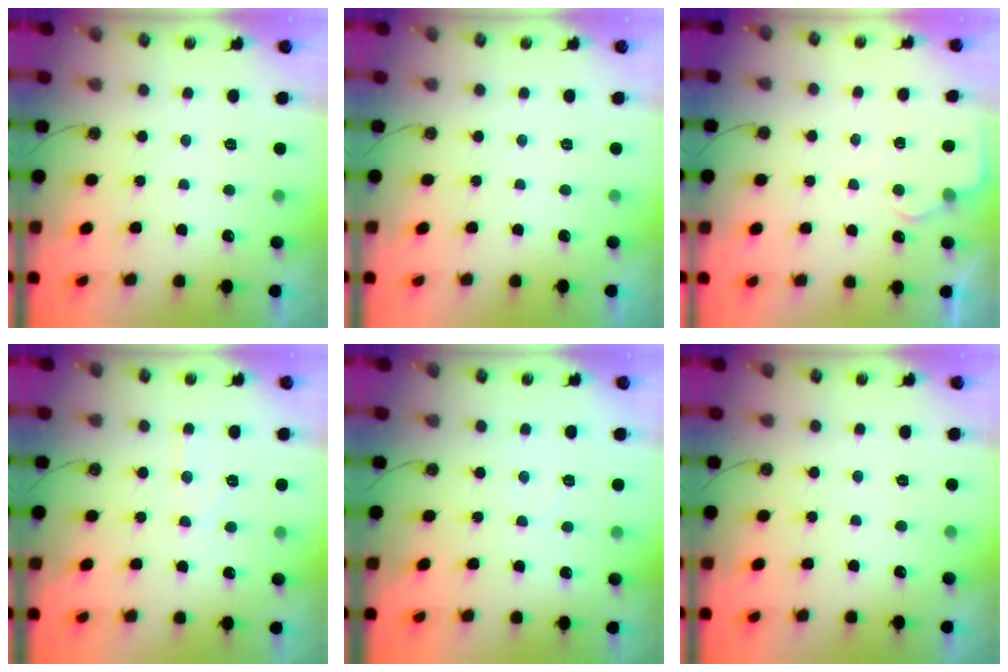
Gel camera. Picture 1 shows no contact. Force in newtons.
{"total": 0.0}
{"total": 4.9, "press": 4.8, "slide": 0.6}
{"total": 6.7, "press": 6.7, "slide": 0.4}
{"total": 1.9, "press": 1.9, "slide": 0.3}
{"total": 0.0}